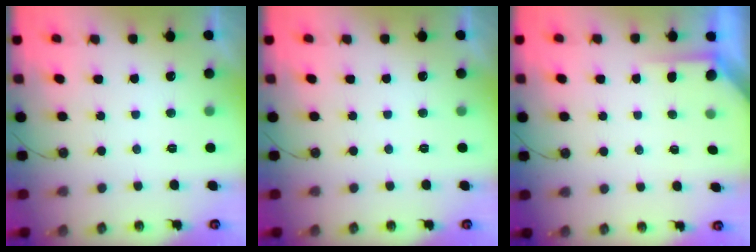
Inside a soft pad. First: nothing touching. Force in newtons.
{"total": 0.0}
{"total": 1.5, "press": 1.5, "slide": 0.3}